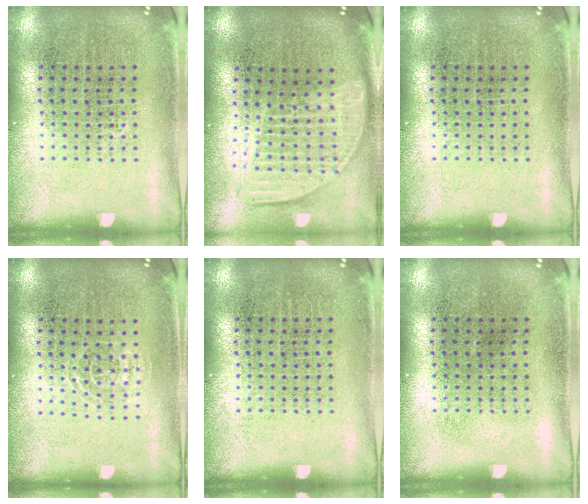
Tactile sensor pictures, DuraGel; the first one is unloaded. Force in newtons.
{"total": 1.8, "press": 1.6, "slide": 0.9}
{"total": 0.0}
{"total": 0.9, "press": 0.6, "slide": 0.7}
{"total": 0.0}
{"total": 0.0}